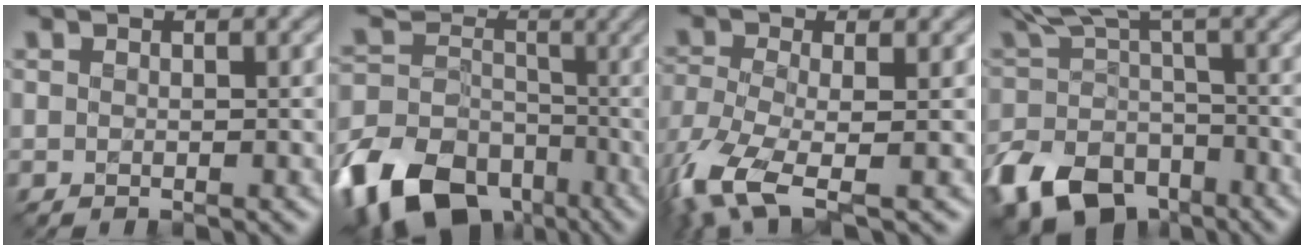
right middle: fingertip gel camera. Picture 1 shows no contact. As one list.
[{"total": 15.1, "force": [-7.1, 10.8, 7.8], "torque": [-0.181, -0.019, -0.121]}, {"total": 7.6, "force": [-4.0, 2.8, 5.9], "torque": [-0.139, -0.022, -0.084]}, {"total": 9.1, "force": [-4.8, 5.4, 5.4], "torque": [-0.093, -0.011, -0.093]}]